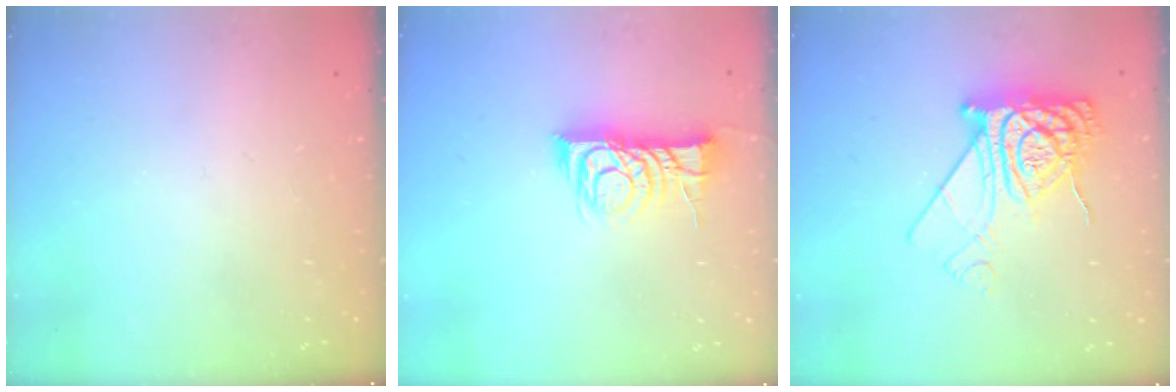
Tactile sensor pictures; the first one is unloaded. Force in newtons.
{"total": 10.8, "press": 10.8, "slide": 0.8}
{"total": 12.3, "press": 12.3, "slide": 1.0}